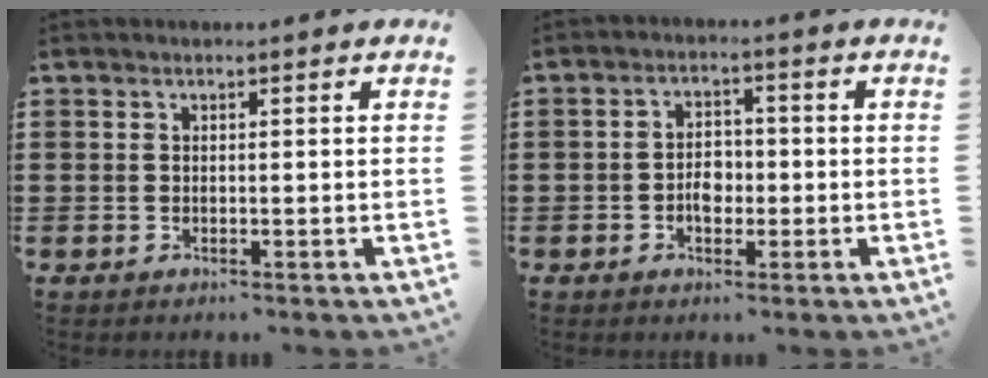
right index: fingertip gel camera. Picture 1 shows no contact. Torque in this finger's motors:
{"motor_torque": [1.31, 0.83, 0.10, 0.01]}